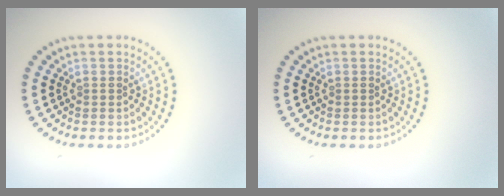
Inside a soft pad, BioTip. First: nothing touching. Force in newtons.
{"total": 0.0}